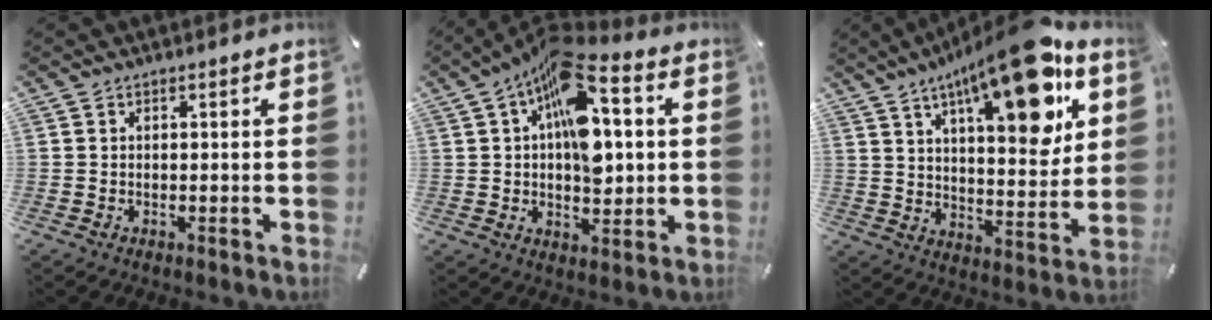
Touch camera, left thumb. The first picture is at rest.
{"total": 16.5, "force": [4.7, 9.0, 12.9], "torque": [-0.192, -0.026, 0.078]}
{"total": 22.9, "force": [13.1, 7.8, 17.1], "torque": [-0.244, -0.079, 0.206]}